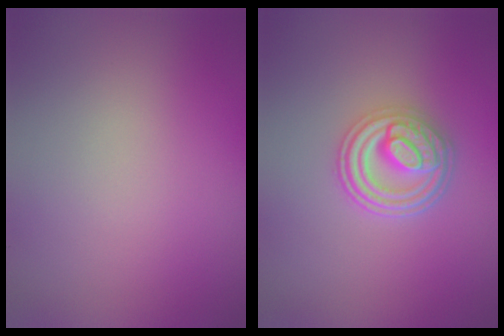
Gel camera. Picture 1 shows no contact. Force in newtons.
{"total": 4.6, "press": 3.7, "slide": 2.7}